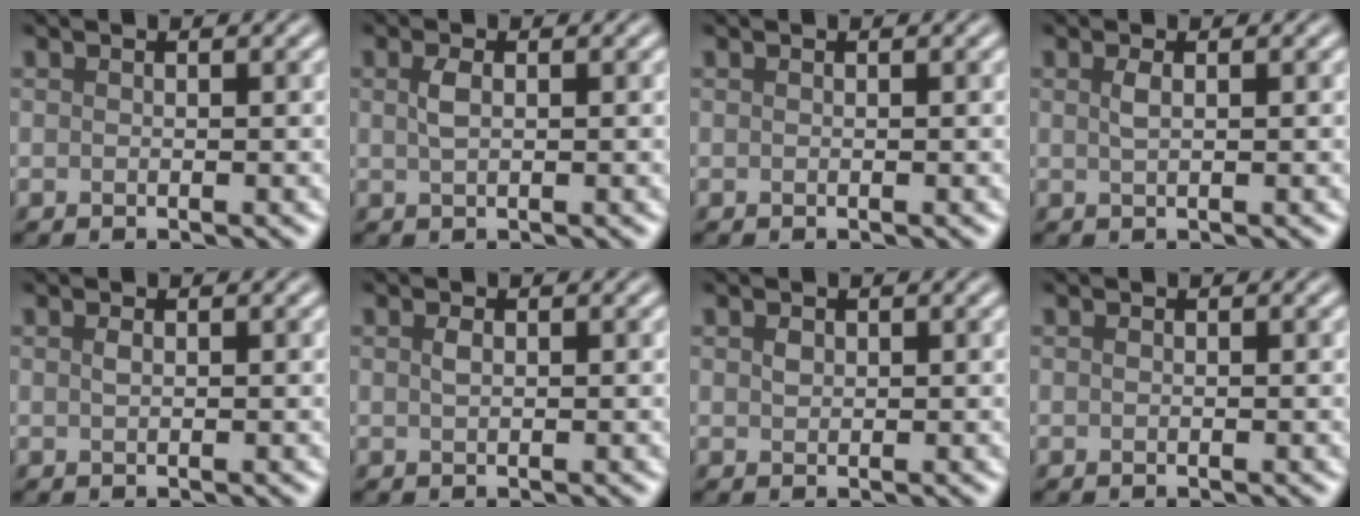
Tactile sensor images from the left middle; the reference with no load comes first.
{"total": 1.4, "force": [0.4, 0.6, 1.2], "torque": [-0.028, 0.002, 0.008]}
{"total": 0.0}
{"total": 1.1, "force": [0.4, 0.4, 0.9], "torque": [-0.020, 0.003, 0.008]}
{"total": 0.6, "force": [0.2, 0.2, 0.5], "torque": [-0.012, 0.002, 0.004]}
{"total": 0.8, "force": [0.2, 0.4, 0.6], "torque": [-0.015, 0.002, 0.004]}
{"total": 0.8, "force": [0.3, 0.6, 0.4], "torque": [-0.011, 0.000, 0.006]}
{"total": 0.0}